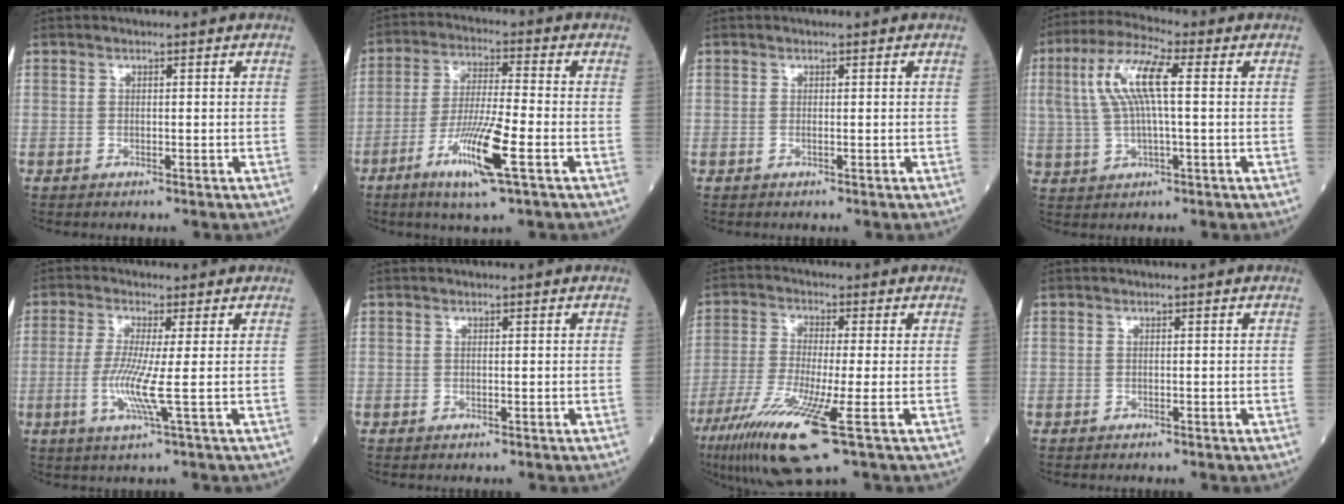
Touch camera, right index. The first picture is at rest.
{"total": 10.7, "force": [-4.8, 0.2, 9.6], "torque": [-0.186, -0.017, -0.090]}
{"total": 0.0}
{"total": 9.8, "force": [1.9, 1.8, 9.4], "torque": [-0.202, 0.020, 0.036]}
{"total": 5.8, "force": [-1.0, -1.0, 5.6], "torque": [-0.122, -0.019, -0.025]}
{"total": 0.0}
{"total": 12.5, "force": [-6.0, 0.2, 10.9], "torque": [-0.217, -0.038, -0.109]}
{"total": 0.0}